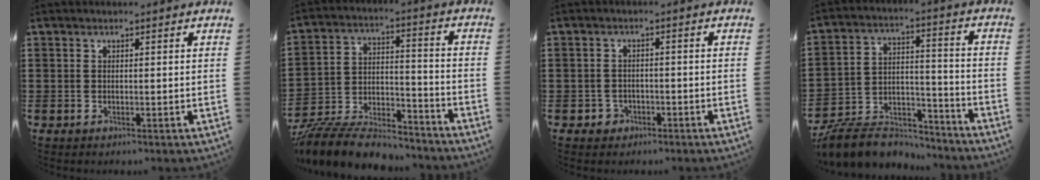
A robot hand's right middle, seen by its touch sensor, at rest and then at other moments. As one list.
[{"total": 10.0, "force": [-9.6, 1.7, 2.1], "torque": [-0.038, 0.020, -0.189]}, {"total": 1.9, "force": [-1.4, 1.3, 0.1], "torque": [-0.009, 0.000, -0.031]}, {"total": 8.0, "force": [-7.6, 2.5, 1.2], "torque": [-0.030, 0.012, -0.149]}]